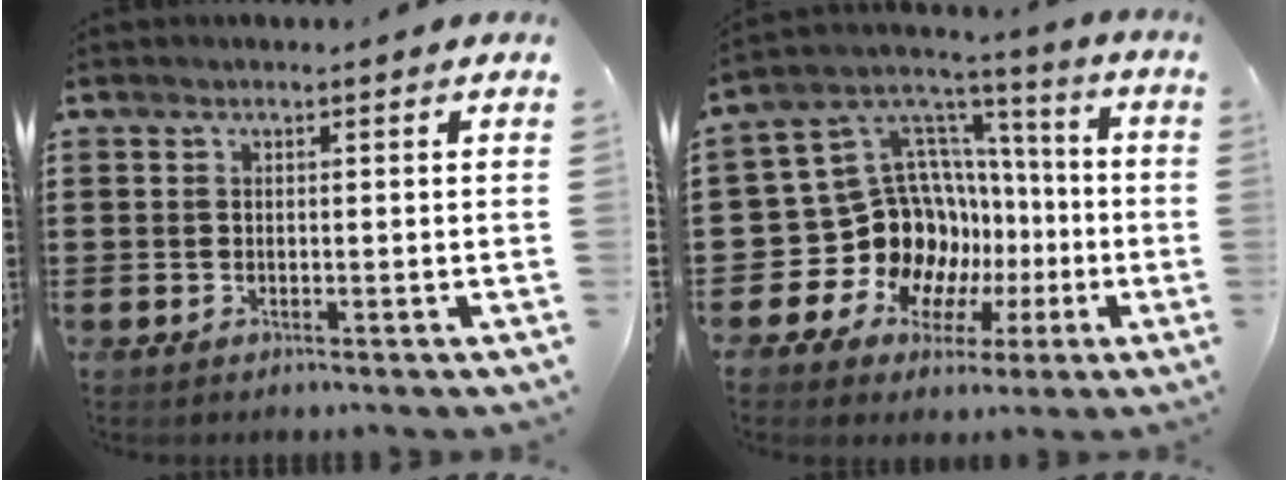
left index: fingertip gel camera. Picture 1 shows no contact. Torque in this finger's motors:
{"motor_torque": [1.18, 0.96, 0.32, 0.03]}